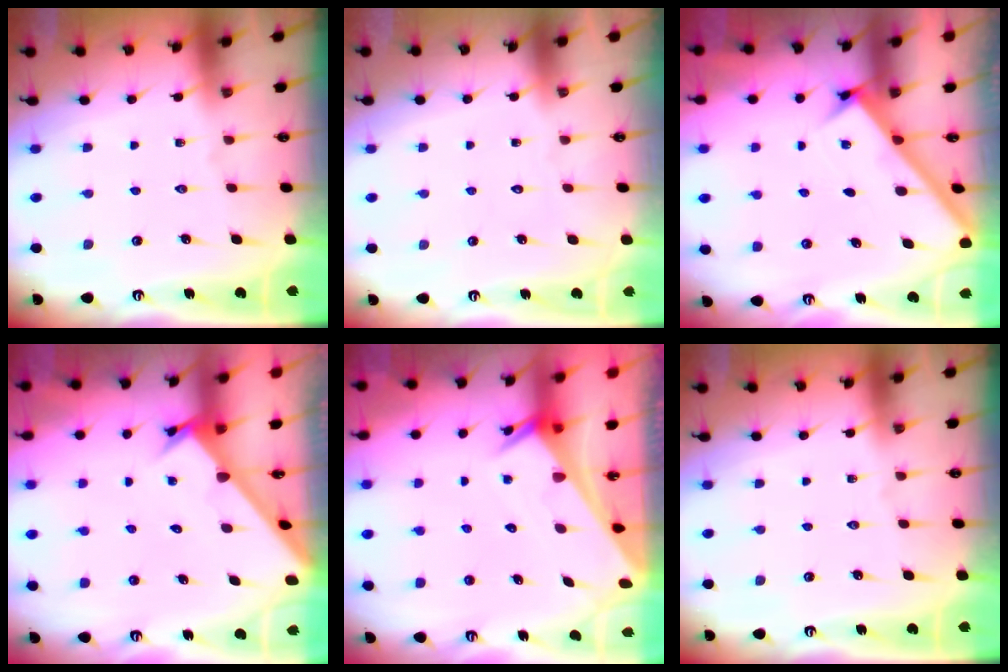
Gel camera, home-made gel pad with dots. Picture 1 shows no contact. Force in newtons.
{"total": 1.8, "press": 1.7, "slide": 0.1}
{"total": 2.5, "press": 2.5, "slide": 0.3}
{"total": 2.4, "press": 2.4, "slide": 0.1}
{"total": 2.5, "press": 2.5, "slide": 0.1}
{"total": 0.0}